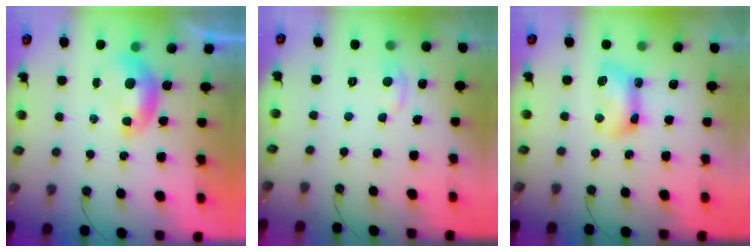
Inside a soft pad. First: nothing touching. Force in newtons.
{"total": 1.0, "press": 0.4, "slide": 0.9}
{"total": 8.8, "press": 8.8, "slide": 0.4}